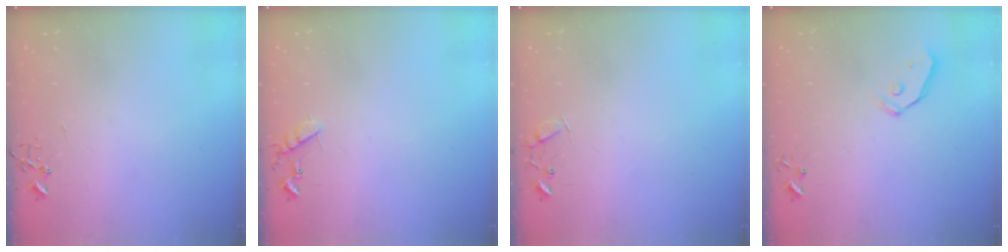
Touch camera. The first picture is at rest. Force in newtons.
{"total": 7.6, "press": 7.6, "slide": 0.4}
{"total": 7.7, "press": 7.6, "slide": 0.5}
{"total": 4.9, "press": 4.9, "slide": 0.2}